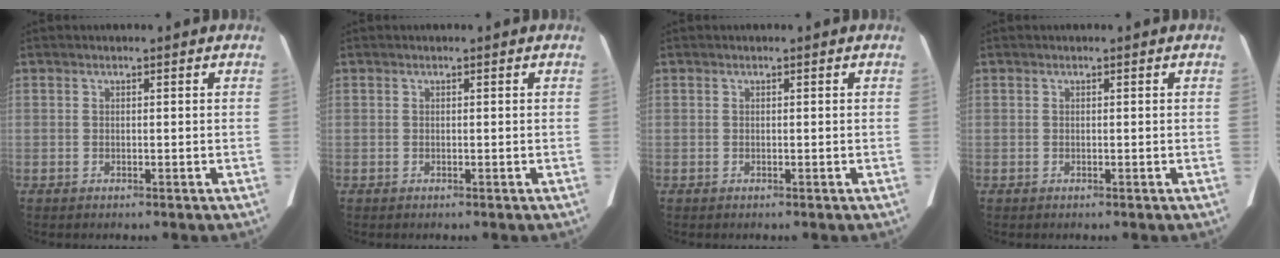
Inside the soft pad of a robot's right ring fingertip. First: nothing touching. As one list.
[{"total": 0.0}, {"total": 0.0}, {"total": 0.0}]